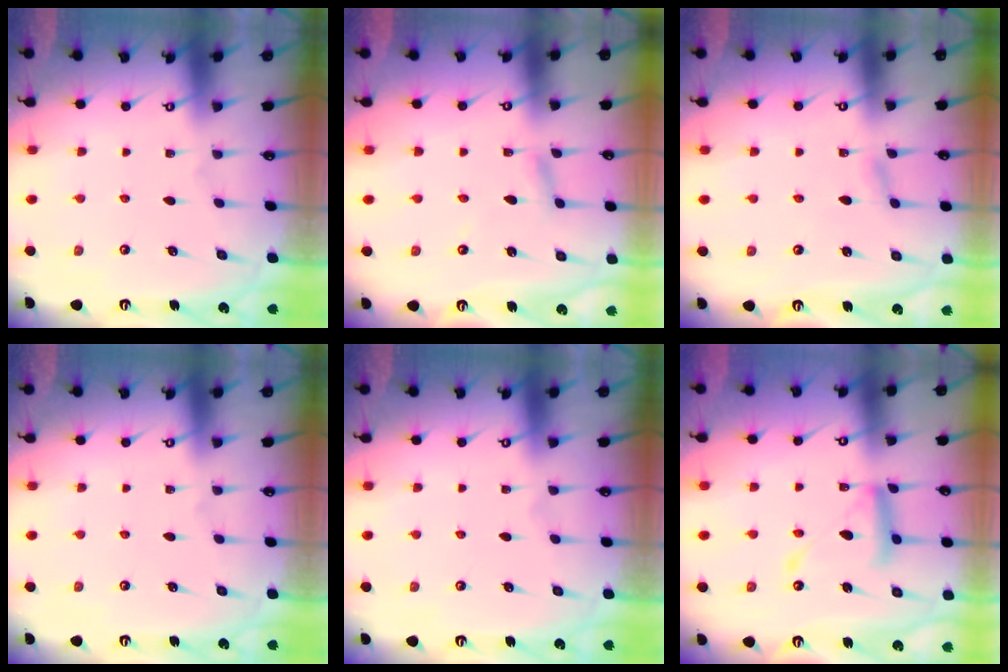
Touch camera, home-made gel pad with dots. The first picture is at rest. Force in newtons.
{"total": 2.8, "press": 2.8, "slide": 0.1}
{"total": 3.7, "press": 3.6, "slide": 0.4}
{"total": 0.0}
{"total": 0.0}
{"total": 13.1, "press": 13.1, "slide": 1.1}